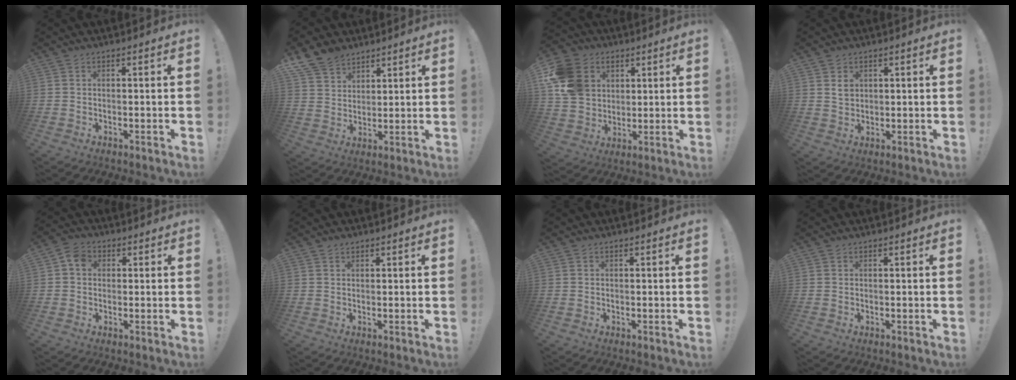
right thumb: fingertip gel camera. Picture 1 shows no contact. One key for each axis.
{"total": 9.3, "fx": 7.3, "fy": 5.5, "fz": 2.0, "tx": -0.042, "ty": -0.046, "tz": 0.146}
{"total": 15.4, "fx": 4.7, "fy": 12.9, "fz": 7.0, "tx": -0.116, "ty": -0.011, "tz": 0.100}
{"total": 3.8, "fx": 2.0, "fy": 3.0, "fz": 1.2, "tx": -0.011, "ty": -0.004, "tz": 0.034}
{"total": 5.0, "fx": 0.9, "fy": 4.0, "fz": 2.9, "tx": -0.041, "ty": 0.007, "tz": 0.018}
{"total": 1.0, "fx": 0.8, "fy": 0.5, "fz": 0.3, "tx": -0.004, "ty": -0.002, "tz": 0.016}
{"total": 0.0}
{"total": 0.0}